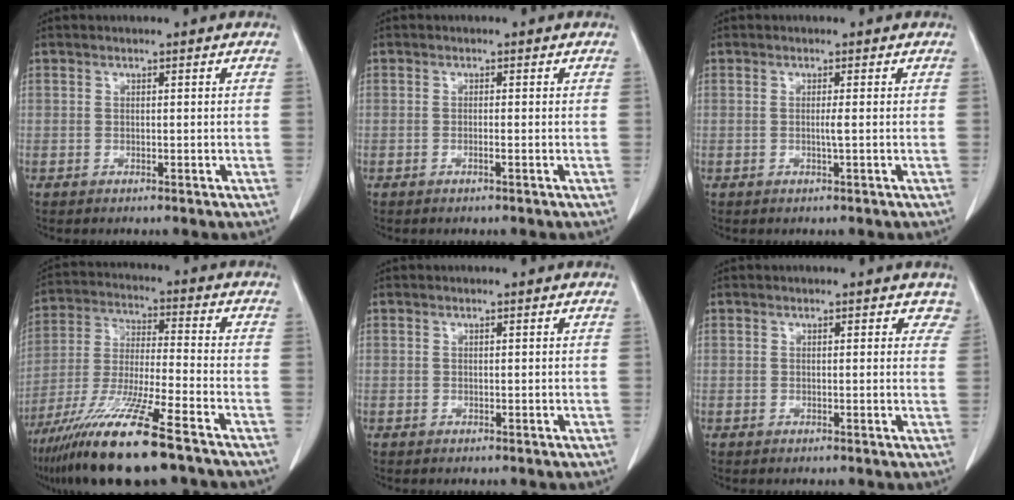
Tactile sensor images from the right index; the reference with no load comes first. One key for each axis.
{"total": 0.7, "fx": -0.4, "fy": -0.1, "fz": 0.6, "tx": -0.010, "ty": 0.002, "tz": -0.007}
{"total": 1.0, "fx": -0.2, "fy": -0.3, "fz": 1.0, "tx": -0.017, "ty": -0.001, "tz": -0.005}
{"total": 16.5, "fx": -11.0, "fy": 0.6, "fz": 12.2, "tx": -0.252, "ty": -0.051, "tz": -0.204}
{"total": 0.0}
{"total": 3.1, "fx": 2.6, "fy": 1.3, "fz": 1.1, "tx": 0.010, "ty": -0.002, "tz": 0.011}